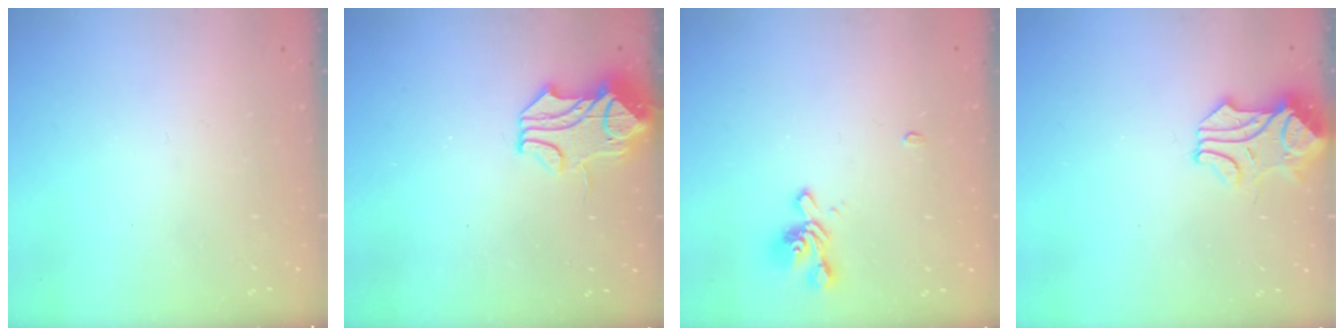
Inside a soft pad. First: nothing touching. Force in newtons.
{"total": 1.8, "press": 1.1, "slide": 1.4}
{"total": 1.6, "press": 1.1, "slide": 1.1}
{"total": 0.5, "press": 0.5, "slide": 0.1}